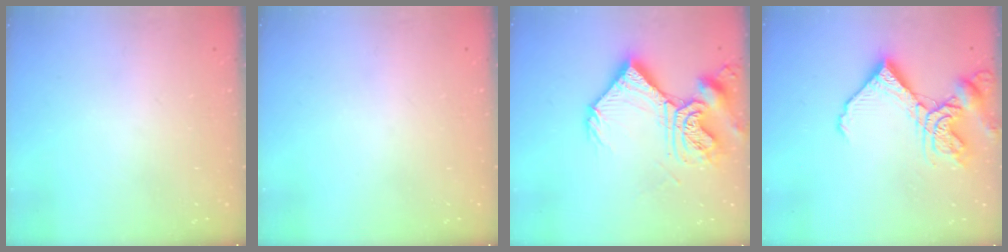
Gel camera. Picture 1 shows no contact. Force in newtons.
{"total": 0.0}
{"total": 18.0, "press": 17.9, "slide": 1.8}
{"total": 14.5, "press": 14.4, "slide": 1.6}